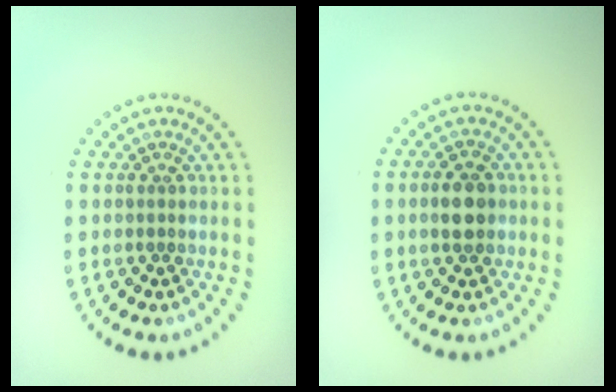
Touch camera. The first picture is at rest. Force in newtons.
{"total": 2.8, "press": 2.8, "slide": 0.1}